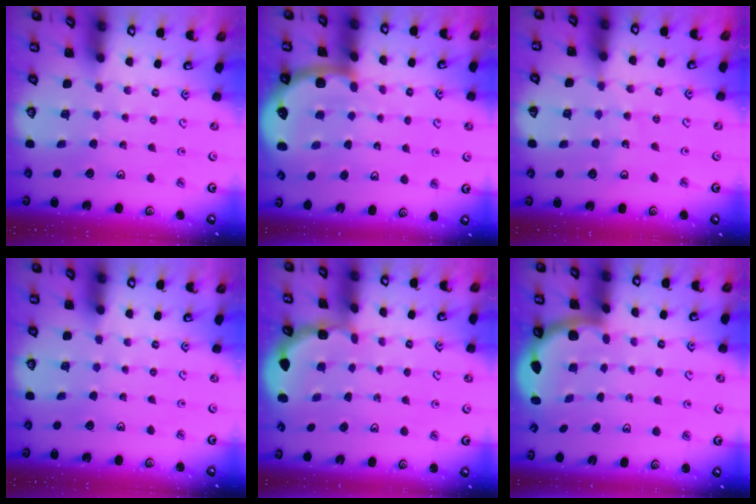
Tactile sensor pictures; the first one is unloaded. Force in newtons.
{"total": 6.5, "press": 6.1, "slide": 2.4}
{"total": 7.8, "press": 7.3, "slide": 2.6}
{"total": 0.0}
{"total": 1.9, "press": 1.9, "slide": 0.1}
{"total": 2.6, "press": 2.5, "slide": 0.6}